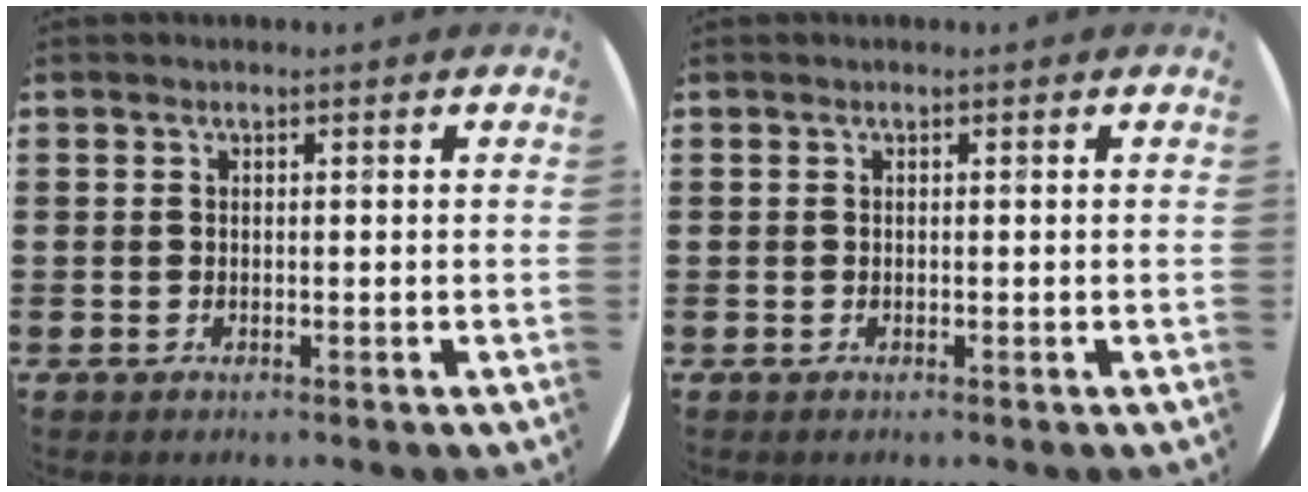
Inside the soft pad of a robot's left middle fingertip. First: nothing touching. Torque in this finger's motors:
{"motor_torque": [0.01, -0.01, 0.03, 0.02]}